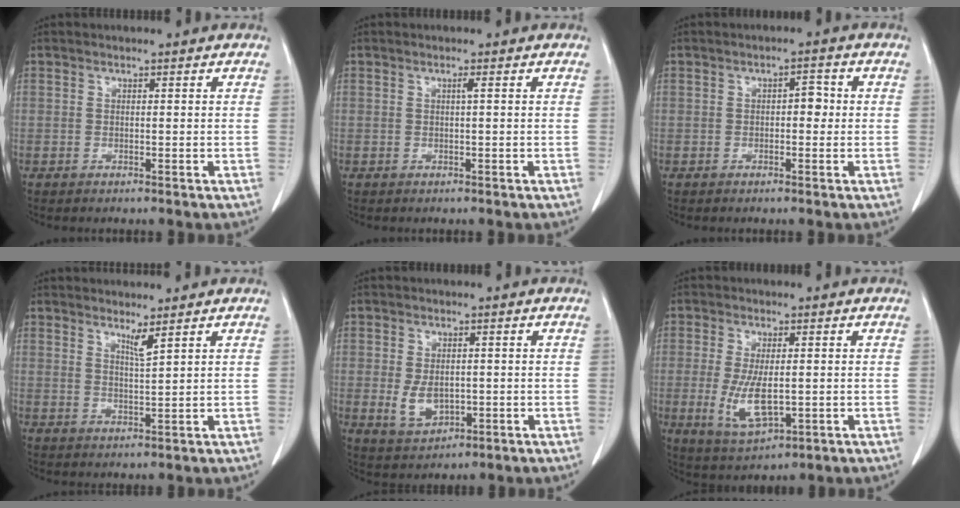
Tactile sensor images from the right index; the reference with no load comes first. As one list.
[{"total": 0.6, "force": [0.1, -0.2, 0.5], "torque": [-0.010, -0.001, 0.005]}, {"total": 2.3, "force": [0.0, 1.2, 1.9], "torque": [-0.023, 0.010, -0.002]}, {"total": 2.1, "force": [1.5, -0.6, 1.4], "torque": [-0.026, -0.015, 0.030]}, {"total": 4.8, "force": [-0.6, 3.0, 3.6], "torque": [-0.069, -0.005, 0.002]}, {"total": 7.3, "force": [-1.0, 2.7, 6.7], "torque": [-0.139, -0.016, -0.010]}]